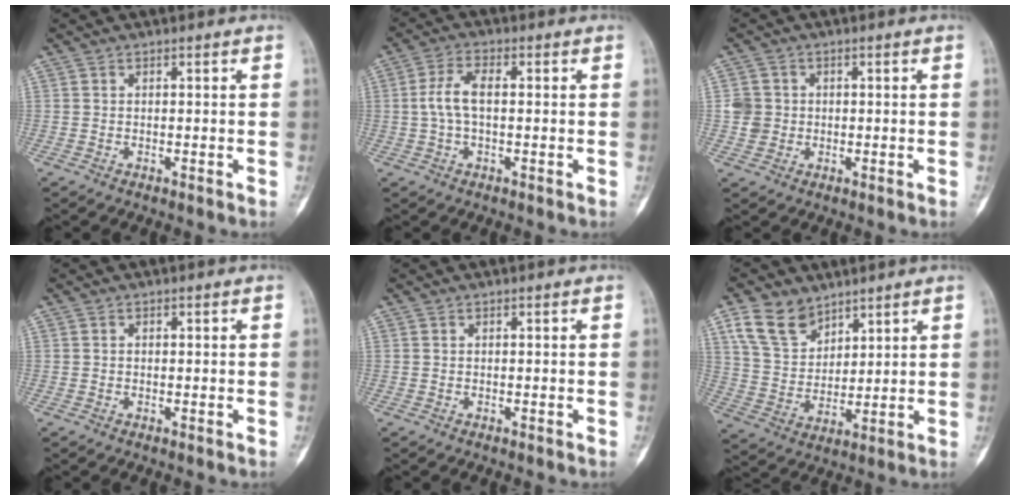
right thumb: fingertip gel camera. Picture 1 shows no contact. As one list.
[{"total": 5.6, "force": [0.2, 2.6, 4.9], "torque": [-0.112, 0.017, 0.000]}, {"total": 3.8, "force": [0.0, 3.6, 0.9], "torque": [0.003, 0.006, 0.001]}, {"total": 0.0}, {"total": 0.0}, {"total": 10.3, "force": [6.6, 6.5, 4.4], "torque": [-0.068, -0.026, 0.137]}]